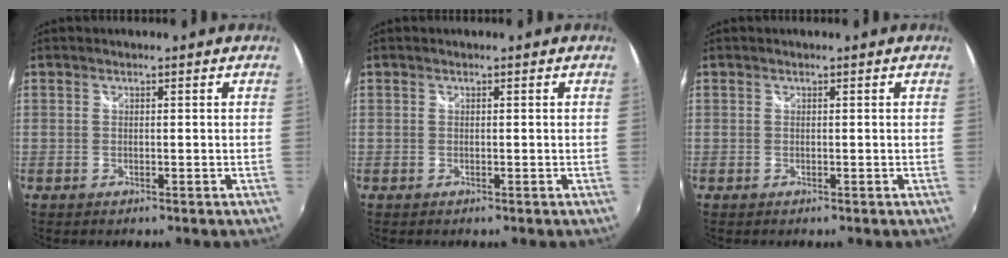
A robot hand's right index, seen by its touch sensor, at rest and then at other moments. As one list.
[{"total": 0.0}, {"total": 0.0}]